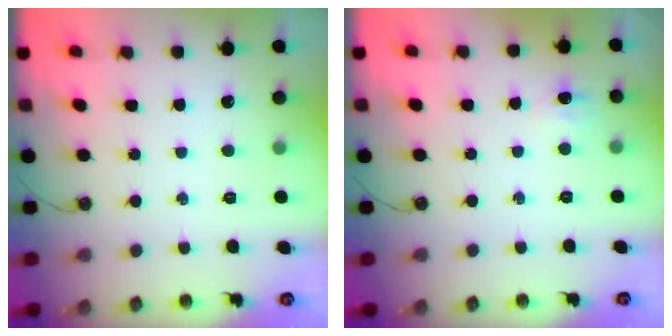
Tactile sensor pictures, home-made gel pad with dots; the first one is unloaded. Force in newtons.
{"total": 3.6, "press": 3.5, "slide": 0.8}